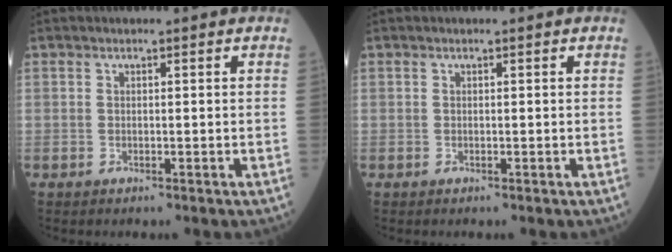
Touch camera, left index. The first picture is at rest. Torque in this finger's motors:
{"motor_torque": [-0.08, 0.09, -0.01, 0.00]}